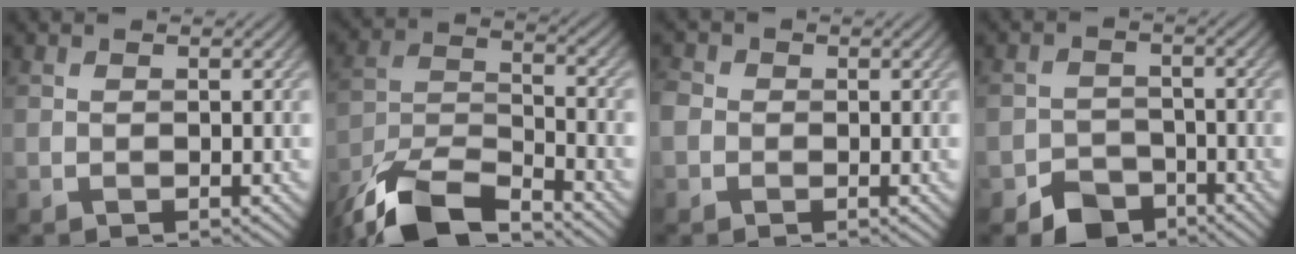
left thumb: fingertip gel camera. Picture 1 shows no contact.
{"total": 12.0, "force": [-9.4, 3.6, 6.6], "torque": [-0.135, -0.010, -0.190]}
{"total": 2.5, "force": [-0.4, 2.3, 1.0], "torque": [-0.025, 0.002, -0.015]}
{"total": 4.9, "force": [-3.6, 2.9, 1.6], "torque": [-0.025, -0.005, -0.071]}